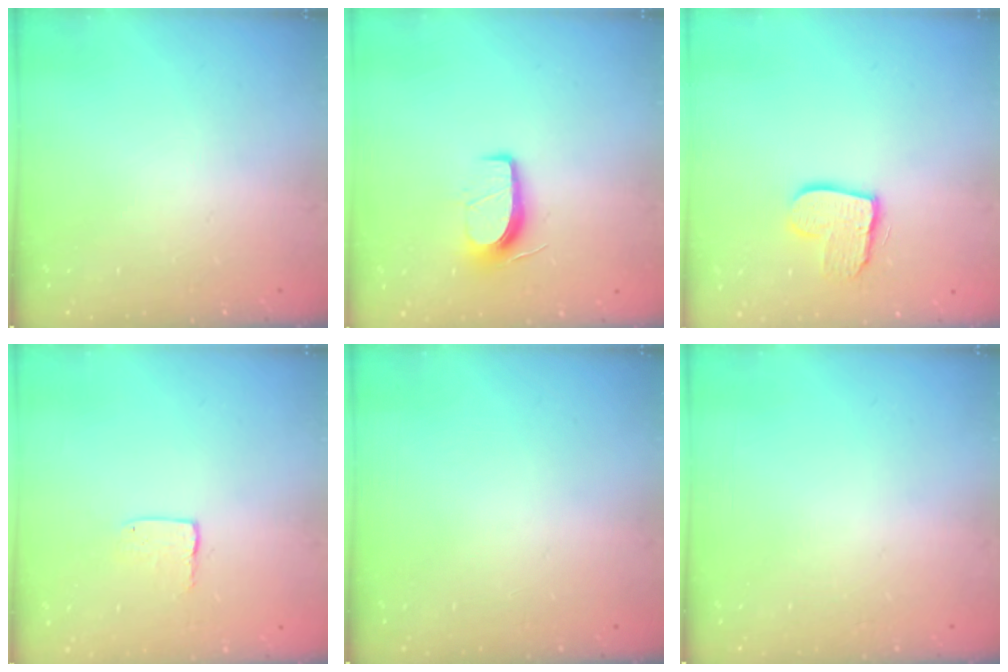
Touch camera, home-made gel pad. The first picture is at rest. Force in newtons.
{"total": 8.0, "press": 7.9, "slide": 1.0}
{"total": 10.3, "press": 10.3, "slide": 0.8}
{"total": 3.4, "press": 3.4, "slide": 0.2}
{"total": 0.0}
{"total": 0.0}